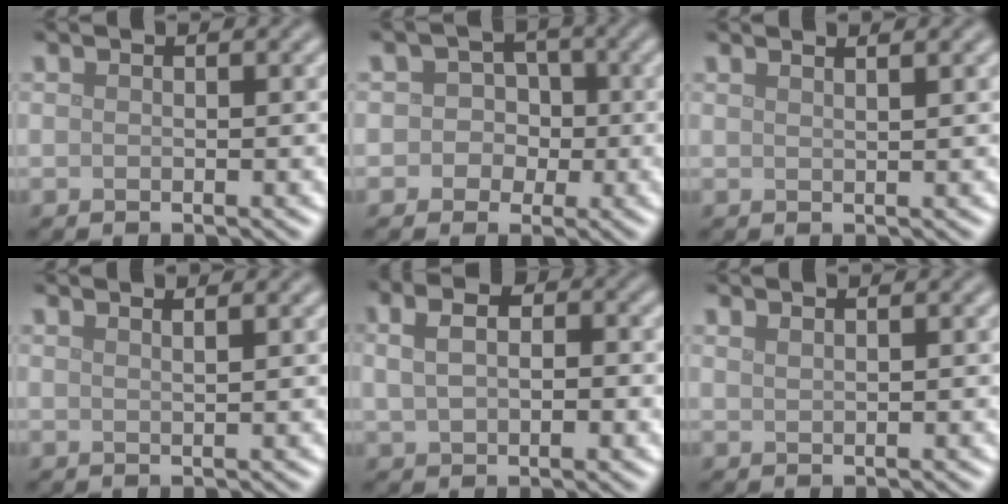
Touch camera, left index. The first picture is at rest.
{"total": 3.2, "force": [-0.1, 3.0, 1.0], "torque": [0.017, 0.013, -0.028]}
{"total": 2.4, "force": [1.8, 0.9, 1.3], "torque": [0.007, 0.007, -0.004]}
{"total": 1.8, "force": [1.3, 0.7, 1.1], "torque": [0.005, 0.004, -0.002]}
{"total": 5.9, "force": [1.5, 3.9, 4.2], "torque": [-0.052, 0.026, 0.001]}
{"total": 1.1, "force": [0.9, 0.4, 0.6], "torque": [-0.003, 0.000, 0.008]}